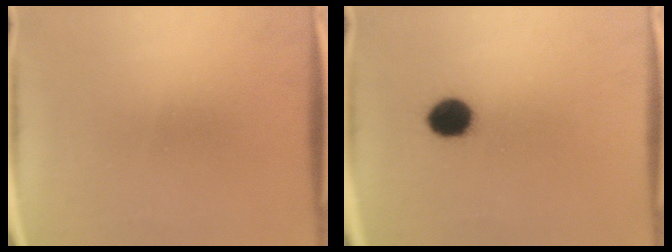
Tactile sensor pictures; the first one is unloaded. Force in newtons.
{"total": 6.5}